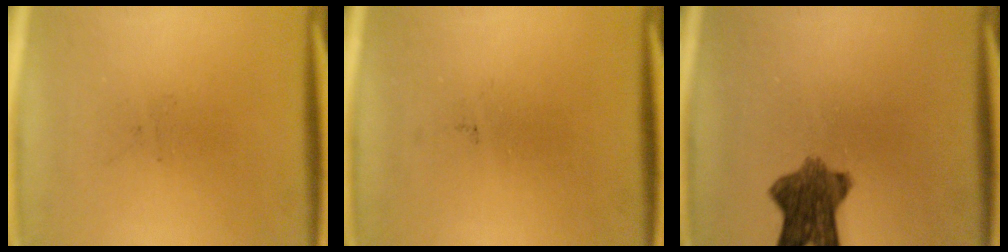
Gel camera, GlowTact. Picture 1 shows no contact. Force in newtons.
{"total": 0.0}
{"total": 8.0}